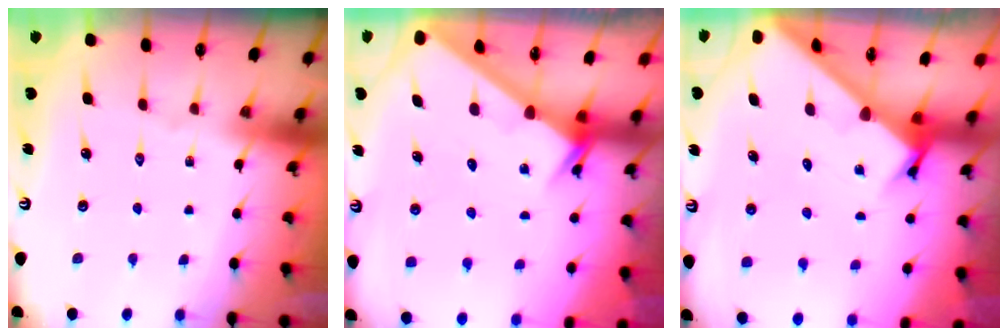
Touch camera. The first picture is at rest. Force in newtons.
{"total": 2.3, "press": 2.3, "slide": 0.2}
{"total": 2.9, "press": 2.9, "slide": 0.2}